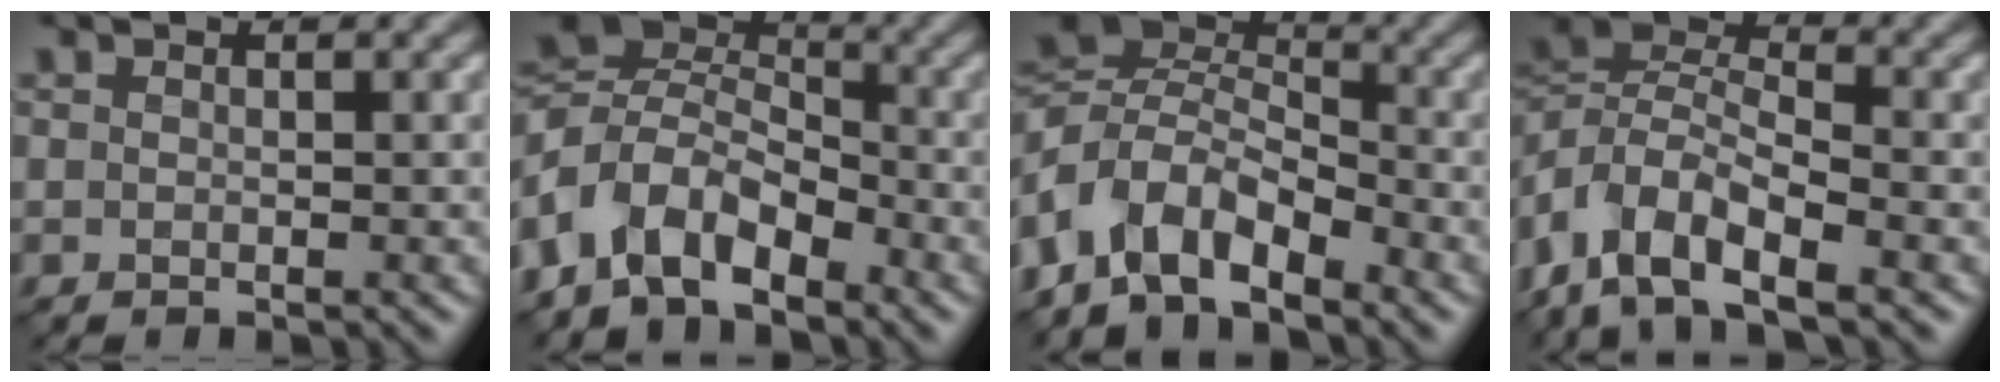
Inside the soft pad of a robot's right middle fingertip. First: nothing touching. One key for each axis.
{"total": 8.8, "fx": -3.3, "fy": 5.9, "fz": 5.6, "tx": -0.107, "ty": 0.003, "tz": -0.081}
{"total": 8.2, "fx": -3.6, "fy": 5.0, "fz": 5.4, "tx": -0.096, "ty": 0.004, "tz": -0.084}
{"total": 8.9, "fx": -4.4, "fy": 4.2, "fz": 6.4, "tx": -0.117, "ty": 0.008, "tz": -0.099}